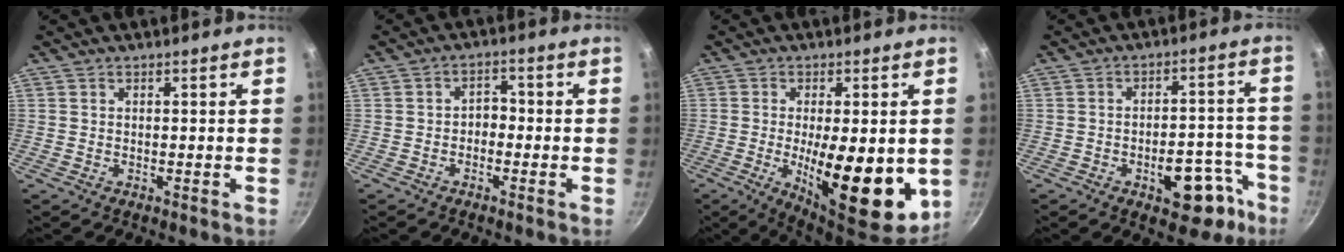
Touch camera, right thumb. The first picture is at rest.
{"total": 2.9, "force": [-1.0, 2.1, 1.7], "torque": [-0.011, 0.017, -0.023]}
{"total": 16.9, "force": [-2.5, 6.0, 15.6], "torque": [-0.215, -0.010, -0.028]}
{"total": 12.3, "force": [-6.2, 6.3, 8.5], "torque": [-0.052, 0.054, -0.074]}